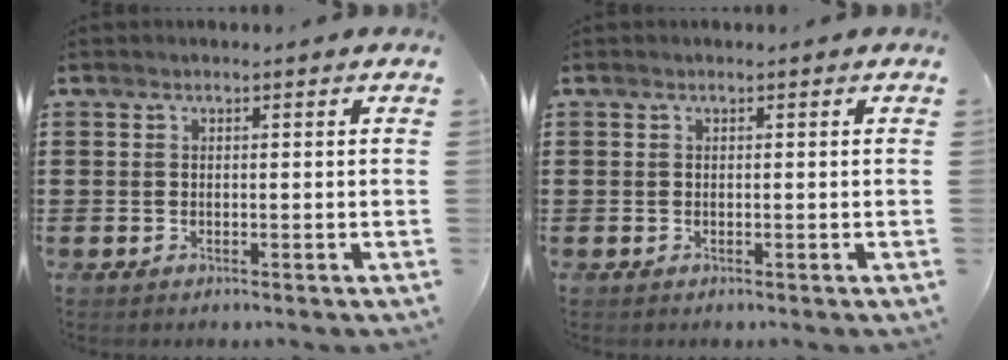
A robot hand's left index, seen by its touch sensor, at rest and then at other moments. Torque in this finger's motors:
{"motor_torque": [0.00, 0.00, 0.00, 0.00]}